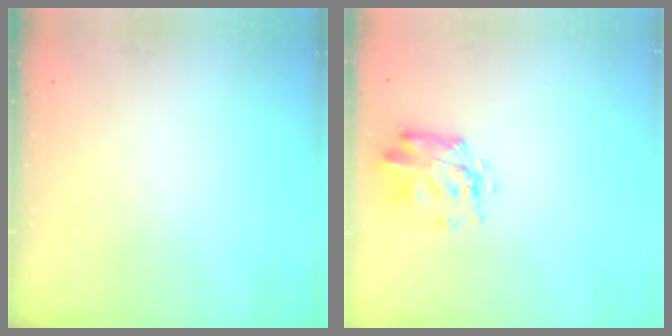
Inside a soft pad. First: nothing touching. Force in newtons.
{"total": 3.0, "press": 2.8, "slide": 1.0}